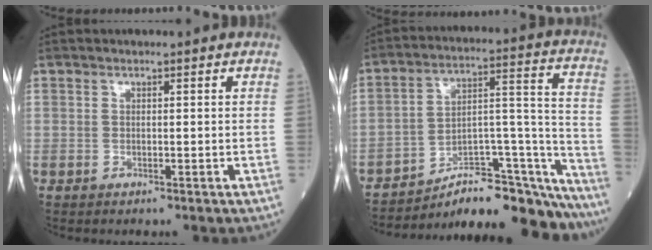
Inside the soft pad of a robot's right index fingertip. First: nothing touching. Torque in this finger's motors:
{"motor_torque": [0.82, -0.73, 0.12, 0.00]}